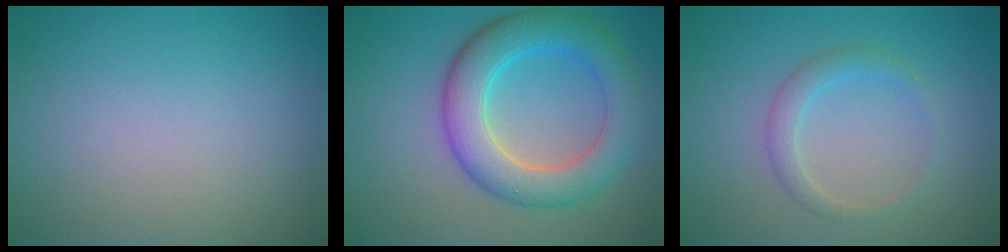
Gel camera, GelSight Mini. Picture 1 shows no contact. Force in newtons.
{"total": 7.0, "press": 7.0, "slide": 0.0}
{"total": 2.0, "press": 2.0, "slide": 0.1}